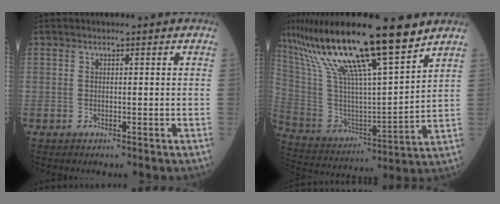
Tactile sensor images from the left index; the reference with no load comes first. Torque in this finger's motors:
{"motor_torque": [0.71, -1.05, 1.05, 0.21]}